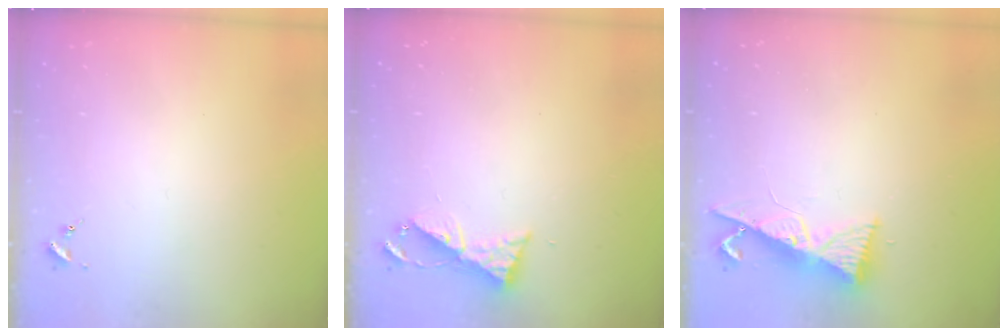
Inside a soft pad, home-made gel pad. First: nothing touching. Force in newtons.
{"total": 6.4, "press": 6.4, "slide": 0.6}
{"total": 9.0, "press": 9.0, "slide": 1.1}